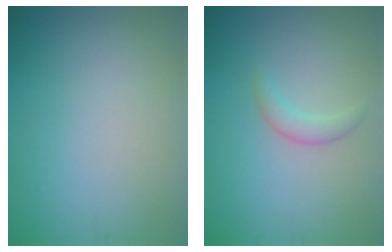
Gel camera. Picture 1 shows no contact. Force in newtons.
{"total": 1.6, "press": 1.6, "slide": 0.2}